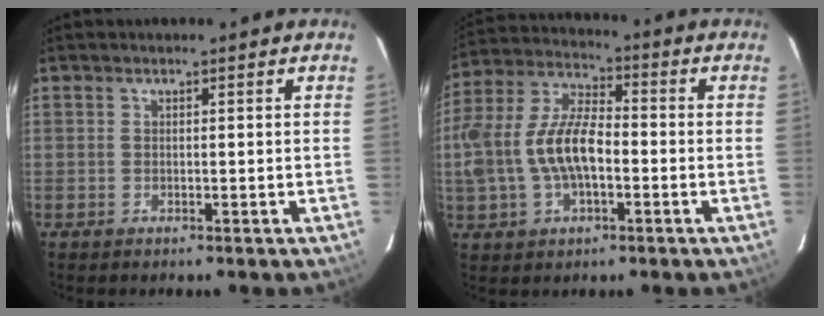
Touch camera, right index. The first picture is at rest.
{"total": 14.6, "force": [-2.6, 7.5, 12.2], "torque": [-0.262, 0.012, -0.046]}